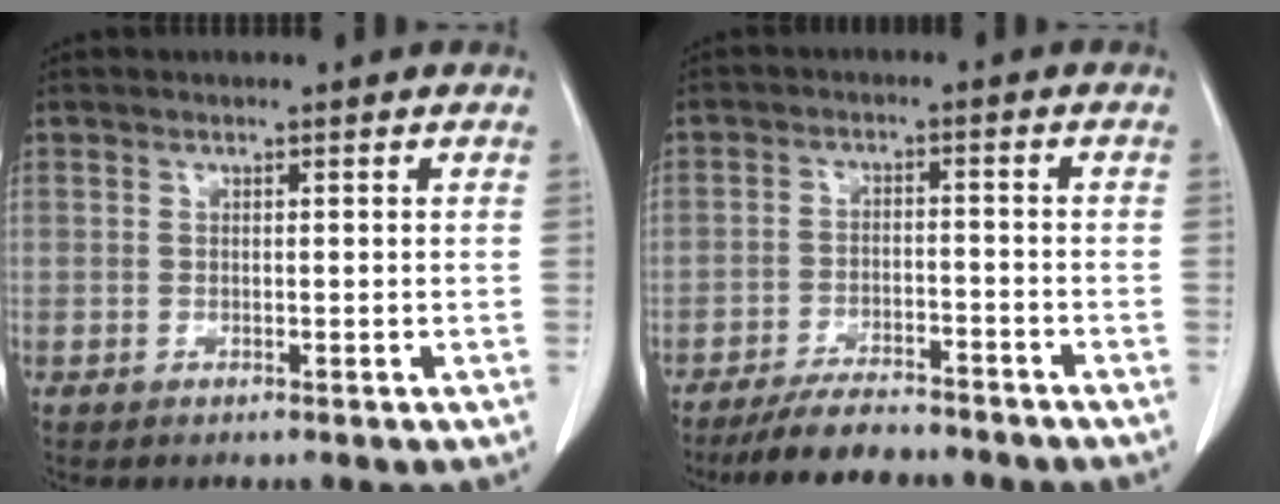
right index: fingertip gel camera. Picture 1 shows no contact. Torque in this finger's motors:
{"motor_torque": [-1.02, -0.17, -0.49, -0.21]}